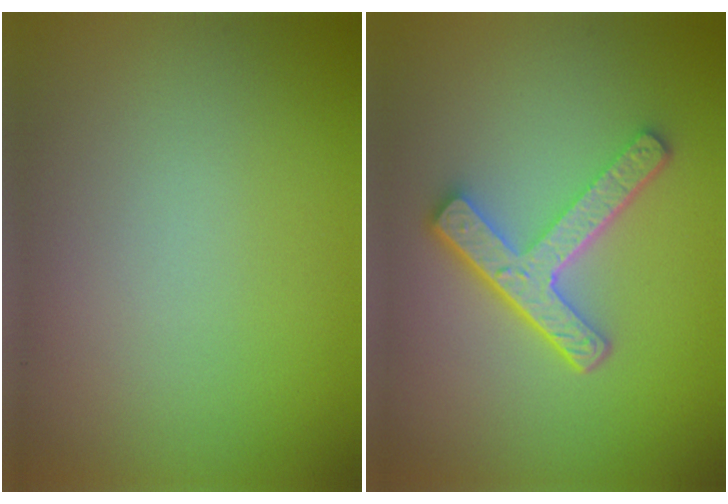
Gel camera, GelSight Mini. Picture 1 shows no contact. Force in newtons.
{"total": 4.8, "press": 3.5, "slide": 3.3}